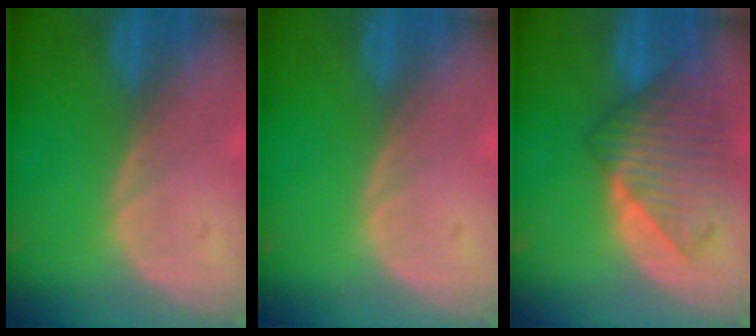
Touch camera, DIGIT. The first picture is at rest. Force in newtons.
{"total": 0.0}
{"total": 9.4, "press": 8.4, "slide": 4.2}